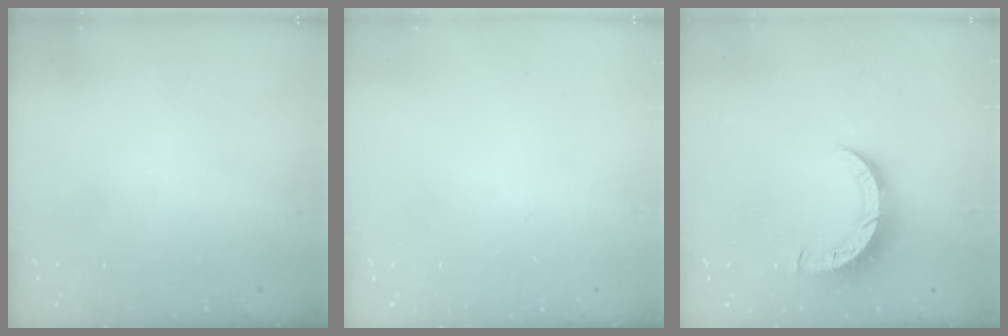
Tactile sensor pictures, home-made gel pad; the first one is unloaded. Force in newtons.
{"total": 0.0}
{"total": 8.7, "press": 8.6, "slide": 0.9}